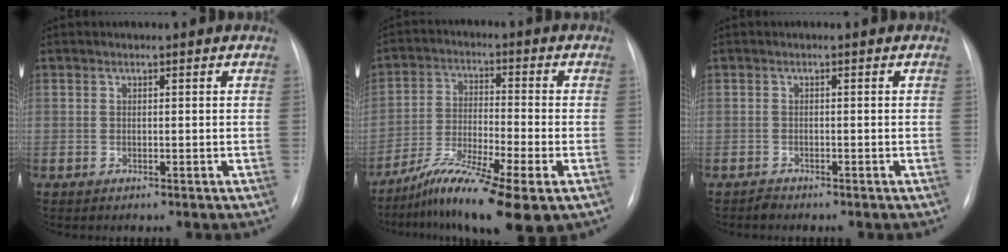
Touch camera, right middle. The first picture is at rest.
{"total": 12.5, "force": [-7.9, 1.0, 9.6], "torque": [-0.180, -0.024, -0.137]}
{"total": 0.8, "force": [-0.8, 0.2, -0.1], "torque": [0.000, -0.002, -0.016]}